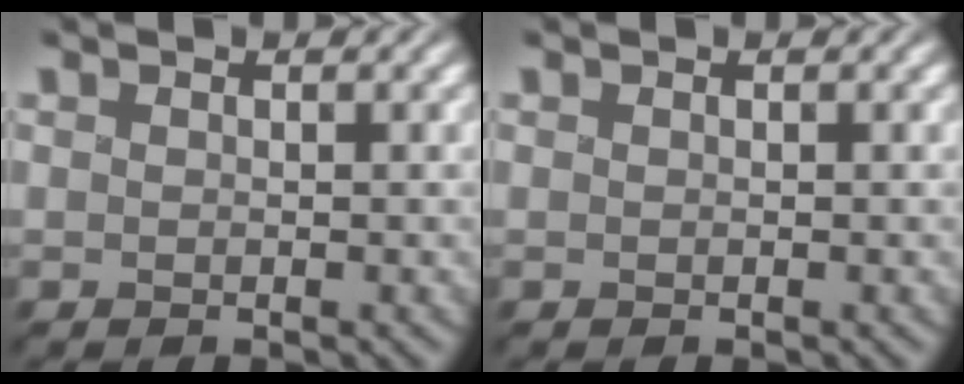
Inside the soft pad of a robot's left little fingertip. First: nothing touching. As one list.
[{"total": 0.0}]